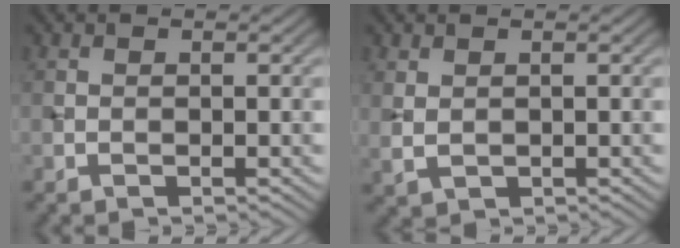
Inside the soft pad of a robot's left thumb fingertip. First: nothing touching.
{"total": 1.7, "force": [0.5, 1.1, 1.1], "torque": [-0.033, -0.004, 0.017]}